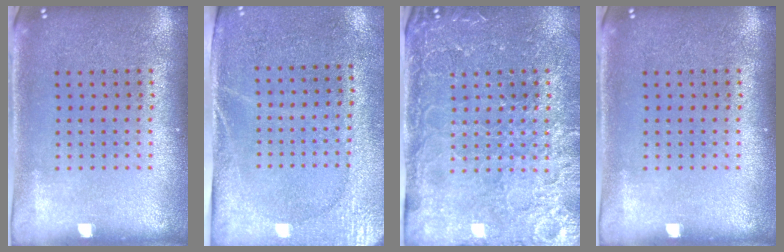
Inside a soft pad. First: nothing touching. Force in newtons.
{"total": 2.7, "press": 2.3, "slide": 1.5}
{"total": 4.2, "press": 4.0, "slide": 1.5}
{"total": 0.0}